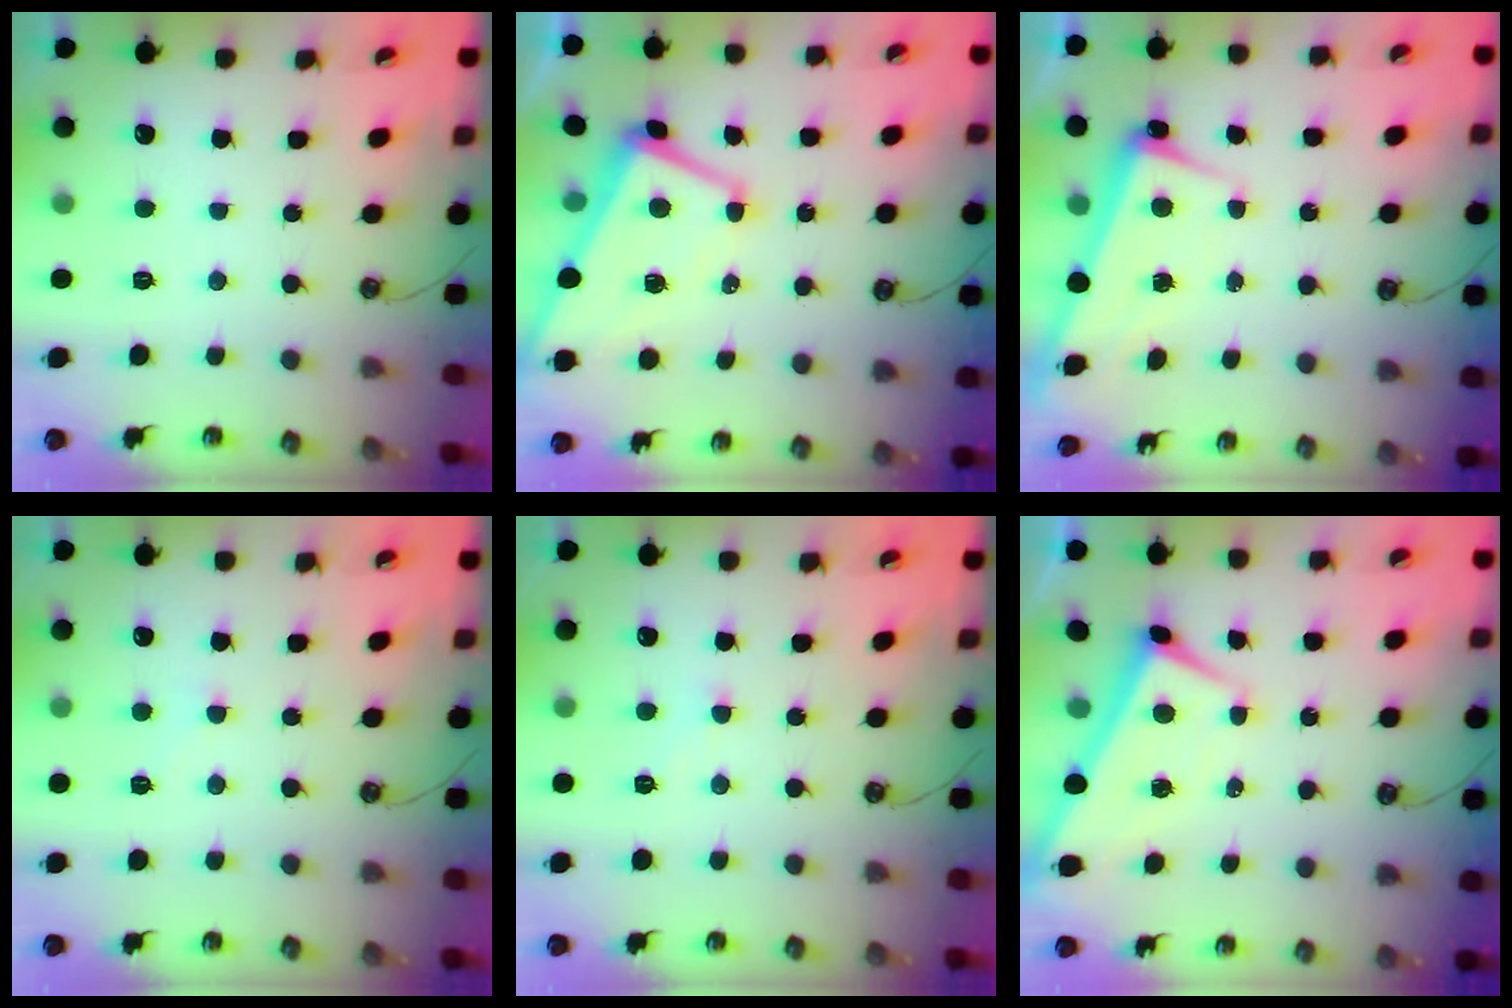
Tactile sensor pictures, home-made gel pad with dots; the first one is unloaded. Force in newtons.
{"total": 1.2, "press": 0.7, "slide": 1.0}
{"total": 2.4, "press": 2.2, "slide": 0.9}
{"total": 3.9, "press": 3.8, "slide": 0.5}
{"total": 1.1, "press": 1.0, "slide": 0.4}
{"total": 2.3, "press": 2.2, "slide": 0.2}